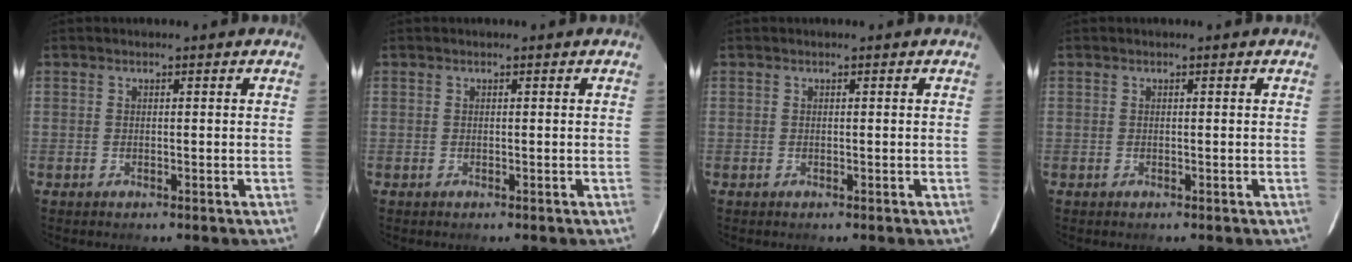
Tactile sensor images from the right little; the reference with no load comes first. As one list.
[{"total": 0.0}, {"total": 0.0}, {"total": 0.0}]